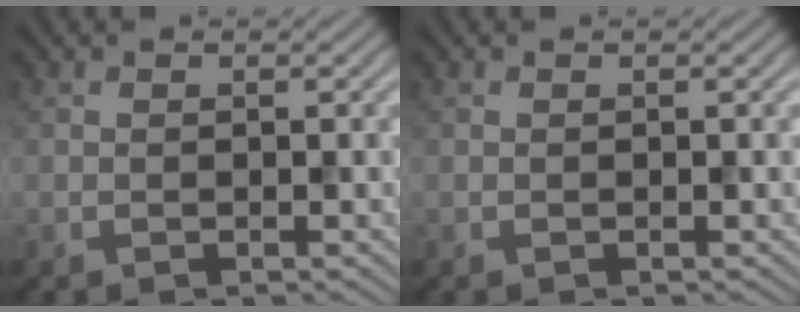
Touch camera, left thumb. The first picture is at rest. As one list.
[{"total": 0.0}]